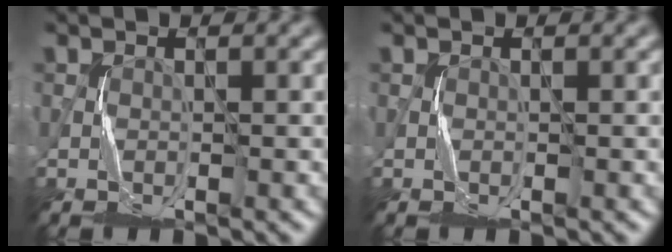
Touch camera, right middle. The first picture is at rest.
{"total": 0.0}